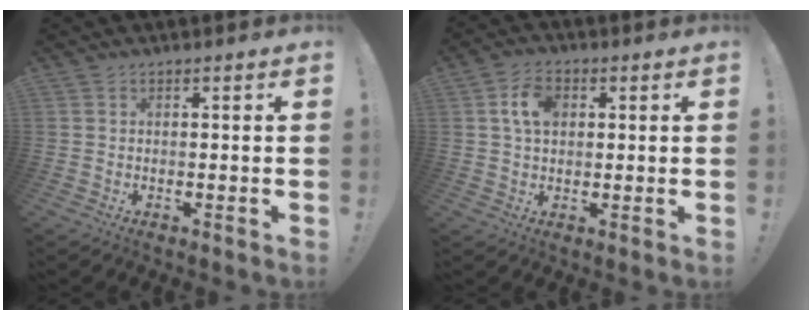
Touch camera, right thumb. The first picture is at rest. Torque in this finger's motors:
{"motor_torque": [0.55, 1.44, 0.24, -0.23, -0.02]}